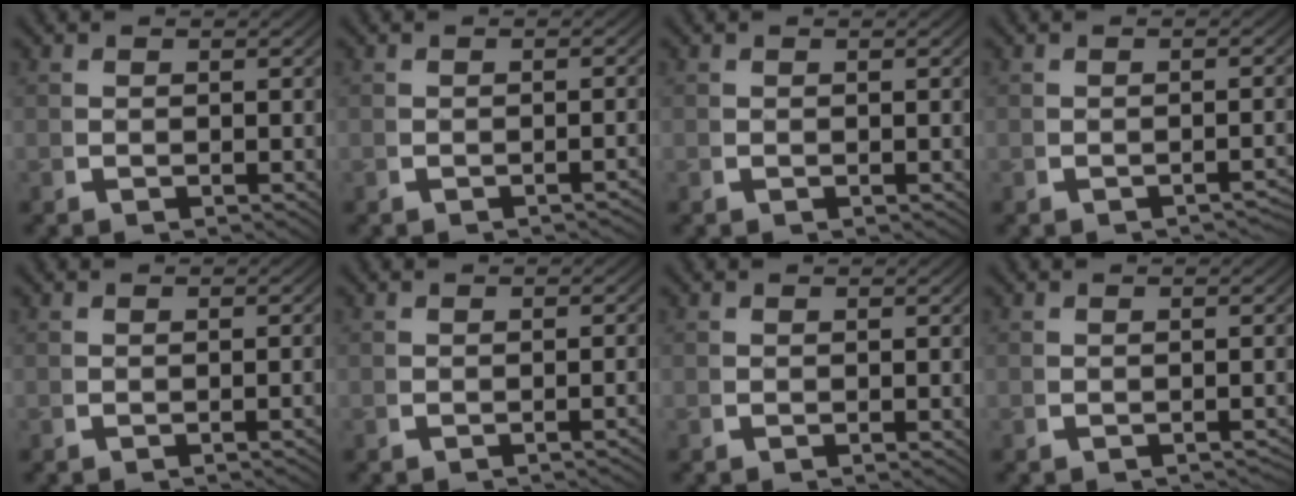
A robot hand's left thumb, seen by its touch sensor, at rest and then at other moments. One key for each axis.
{"total": 1.2, "fx": -1.0, "fy": 0.0, "fz": 0.7, "tx": -0.012, "ty": 0.005, "tz": -0.015}
{"total": 0.0}
{"total": 2.0, "fx": -1.8, "fy": 0.3, "fz": 0.7, "tx": -0.010, "ty": 0.003, "tz": -0.028}
{"total": 0.8, "fx": -0.5, "fy": -0.1, "fz": 0.7, "tx": -0.010, "ty": 0.006, "tz": -0.008}
{"total": 1.1, "fx": -0.6, "fy": 0.0, "fz": 0.9, "tx": -0.013, "ty": 0.008, "tz": -0.012}
{"total": 0.0}
{"total": 1.5, "fx": -1.5, "fy": 0.3, "fz": 0.3, "tx": -0.003, "ty": 0.002, "tz": -0.023}